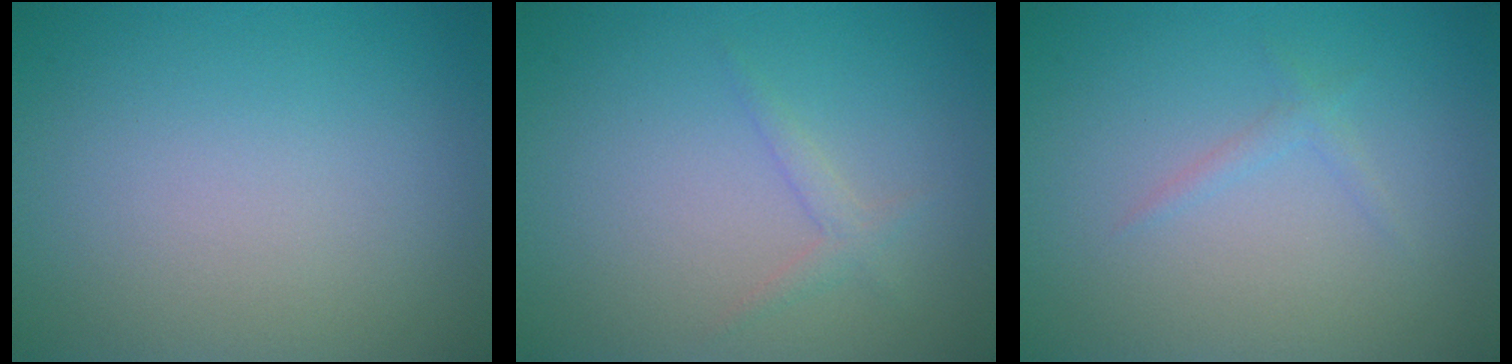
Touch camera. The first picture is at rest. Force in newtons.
{"total": 1.1, "press": 1.1, "slide": 0.1}
{"total": 0.8, "press": 0.8, "slide": 0.0}